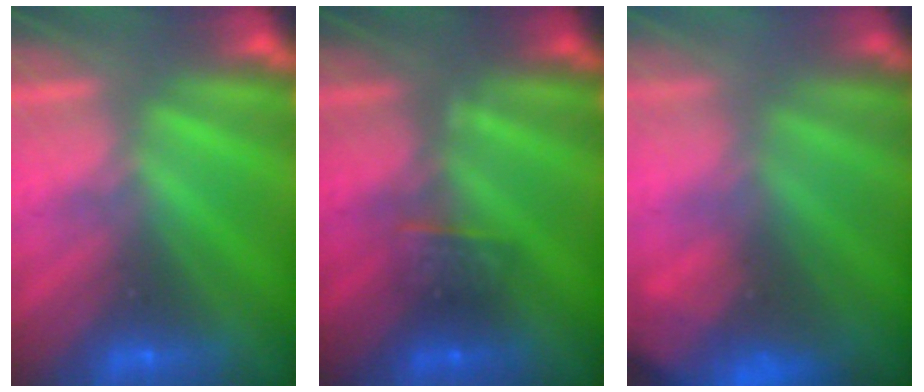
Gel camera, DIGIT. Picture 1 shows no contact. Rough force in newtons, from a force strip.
{"total": 2.5}
{"total": 8.9}